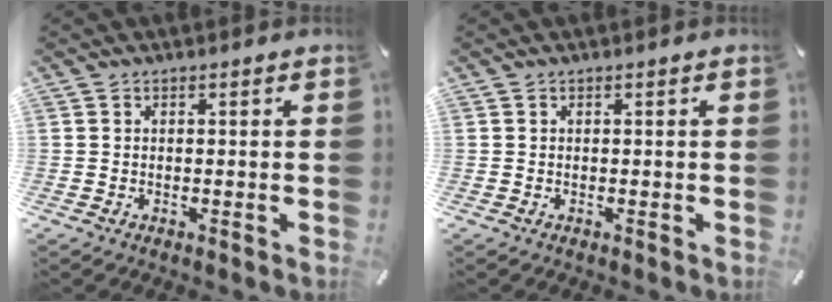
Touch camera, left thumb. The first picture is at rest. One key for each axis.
{"total": 0.0}